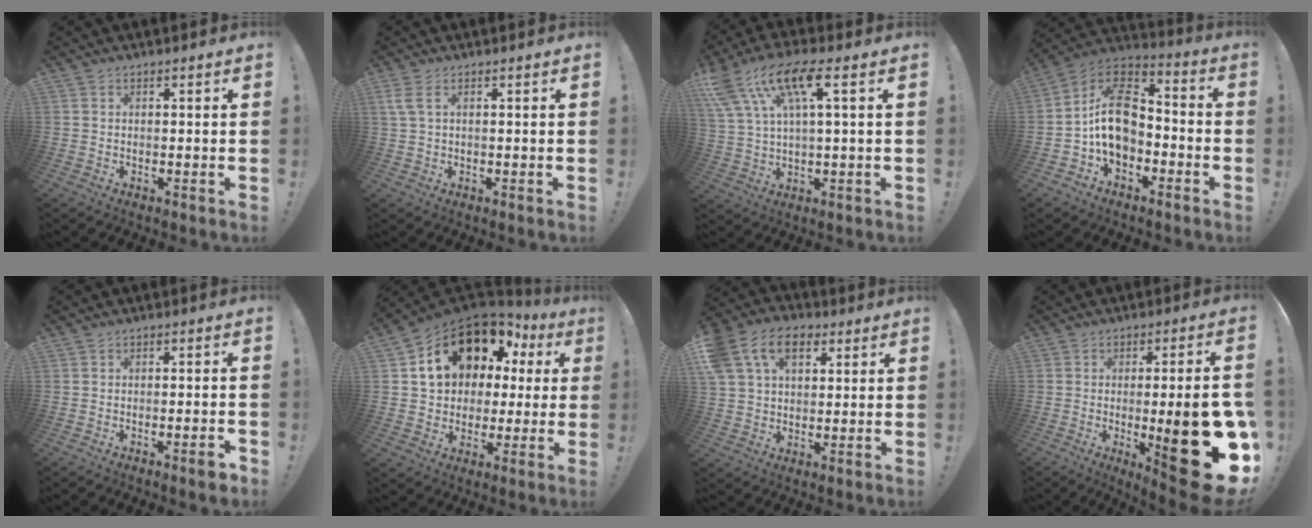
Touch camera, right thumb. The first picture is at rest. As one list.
[{"total": 3.2, "force": [1.3, 1.0, 2.7], "torque": [-0.061, 0.003, 0.027]}, {"total": 13.6, "force": [6.3, 4.7, 11.1], "torque": [-0.209, -0.013, 0.106]}, {"total": 15.0, "force": [-1.4, 11.1, 10.0], "torque": [-0.163, 0.026, -0.017]}, {"total": 3.4, "force": [-1.8, 0.2, 2.8], "torque": [-0.042, 0.004, -0.027]}, {"total": 15.9, "force": [7.9, 10.9, 8.4], "torque": [-0.133, -0.042, 0.156]}, {"total": 15.3, "force": [6.7, 10.5, 9.0], "torque": [-0.153, -0.016, 0.128]}, {"total": 24.6, "force": [-5.4, 5.8, 23.3], "torque": [-0.300, 0.003, -0.063]}]